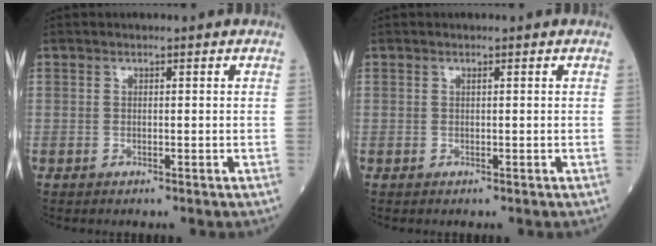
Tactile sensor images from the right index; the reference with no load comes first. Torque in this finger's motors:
{"motor_torque": [0.00, 0.00, 0.00, 0.00]}